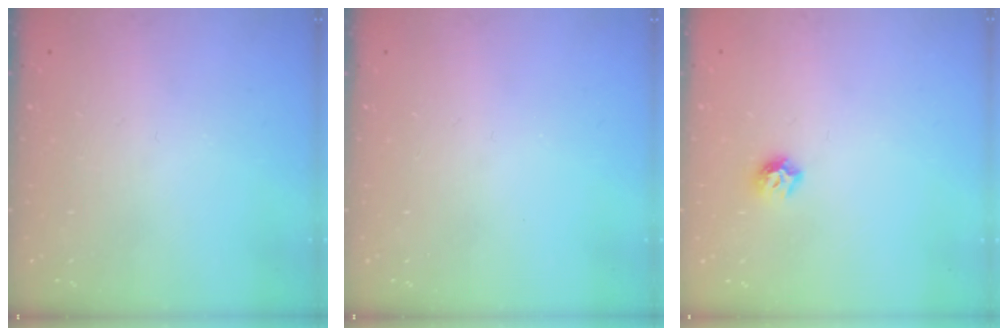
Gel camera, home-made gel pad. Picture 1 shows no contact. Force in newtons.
{"total": 0.0}
{"total": 6.0, "press": 5.9, "slide": 0.8}